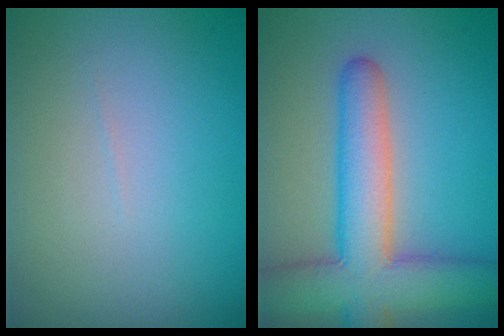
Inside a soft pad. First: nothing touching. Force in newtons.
{"total": 8.0, "press": 8.0, "slide": 0.6}